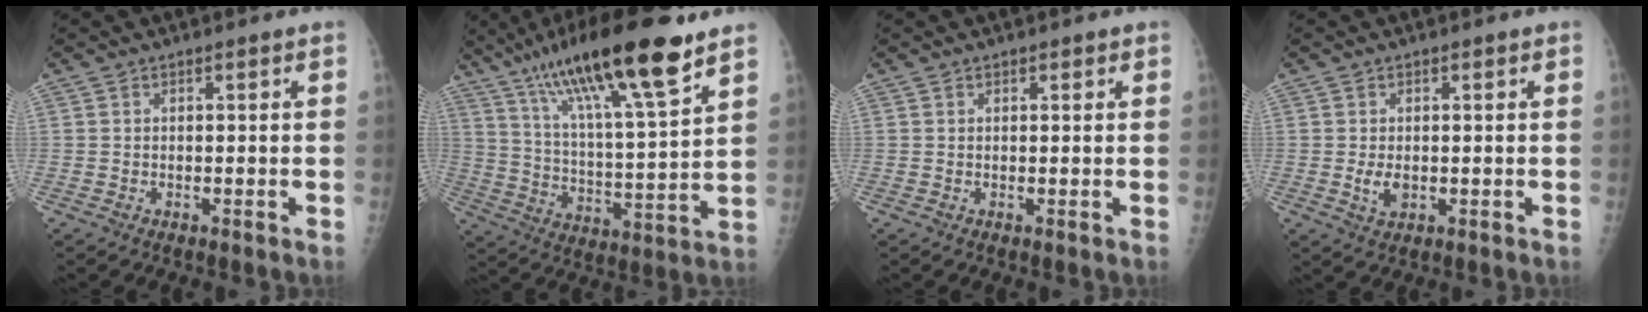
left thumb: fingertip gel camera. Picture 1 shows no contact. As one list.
[{"total": 22.6, "force": [14.6, 3.8, 16.8], "torque": [-0.283, -0.043, 0.252]}, {"total": 0.7, "force": [0.5, 0.5, 0.3], "torque": [0.004, -0.002, 0.003]}, {"total": 3.0, "force": [-0.2, 2.0, 2.2], "torque": [-0.037, -0.005, 0.000]}]